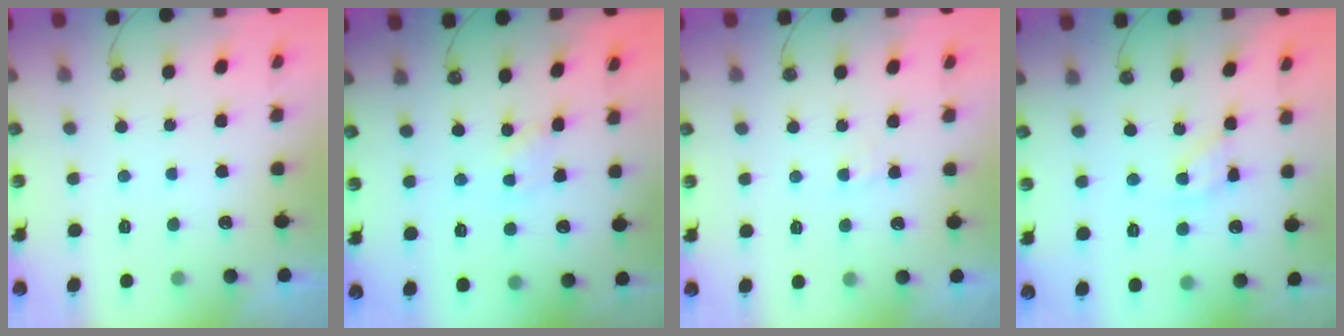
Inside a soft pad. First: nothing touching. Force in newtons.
{"total": 0.6, "press": 0.6, "slide": 0.1}
{"total": 2.8, "press": 2.8, "slide": 0.4}
{"total": 9.0, "press": 9.0, "slide": 0.5}